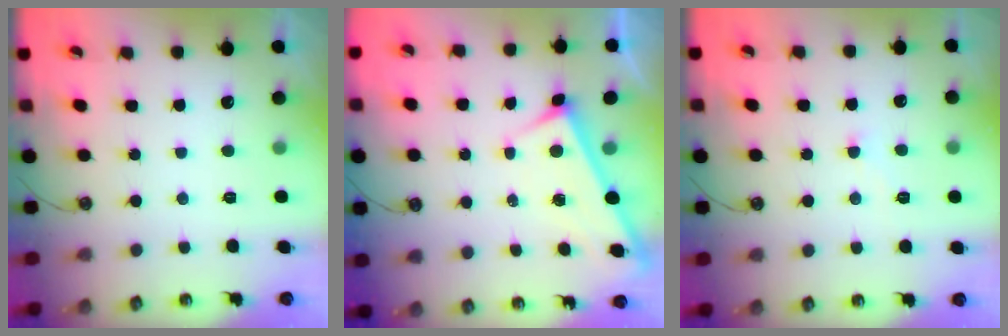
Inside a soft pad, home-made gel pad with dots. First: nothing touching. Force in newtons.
{"total": 3.2, "press": 3.2, "slide": 0.0}
{"total": 0.5, "press": 0.2, "slide": 0.5}